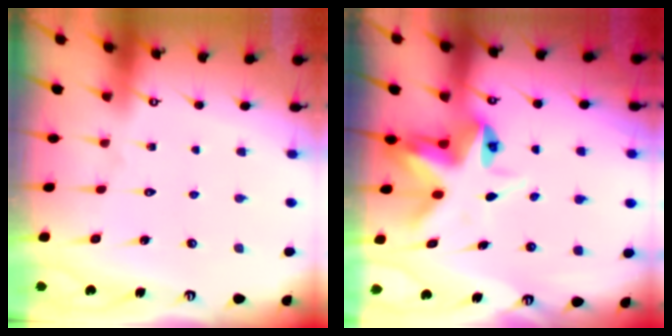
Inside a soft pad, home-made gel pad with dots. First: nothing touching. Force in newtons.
{"total": 6.2, "press": 6.2, "slide": 0.5}